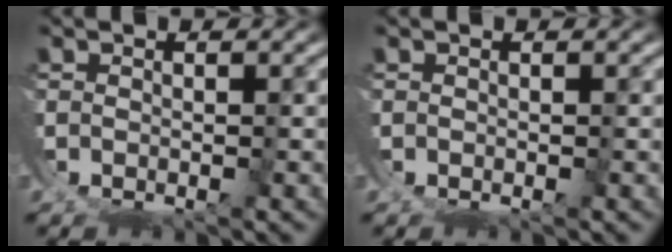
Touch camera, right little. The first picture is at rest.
{"total": 0.0}